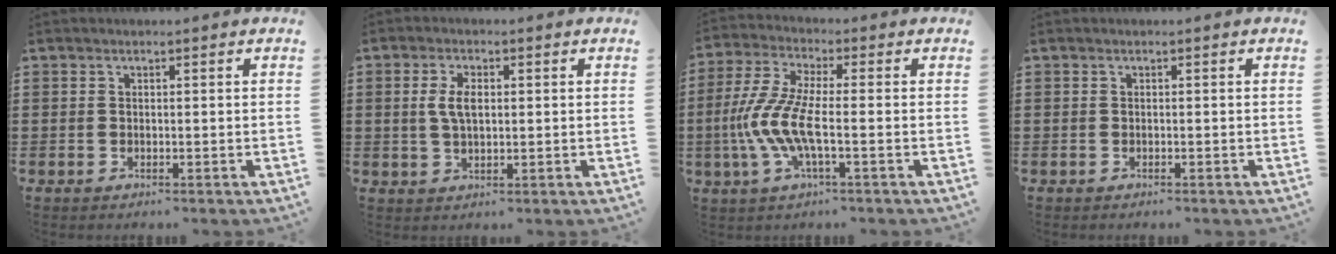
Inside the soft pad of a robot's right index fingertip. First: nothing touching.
{"total": 4.3, "force": [0.6, 2.1, 3.8], "torque": [-0.077, 0.010, 0.008]}
{"total": 8.7, "force": [-2.3, 2.4, 8.1], "torque": [-0.203, -0.020, -0.055]}
{"total": 0.0}